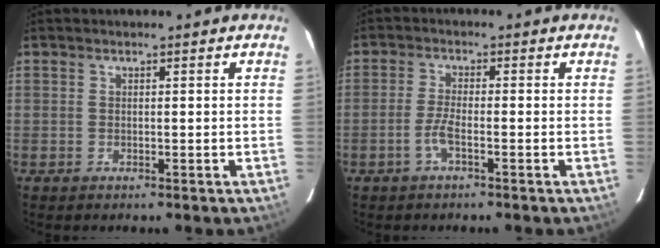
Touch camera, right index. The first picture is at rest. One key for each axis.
{"total": 3.2, "fx": -1.7, "fy": 0.5, "fz": 2.7, "tx": -0.065, "ty": 0.001, "tz": -0.037}